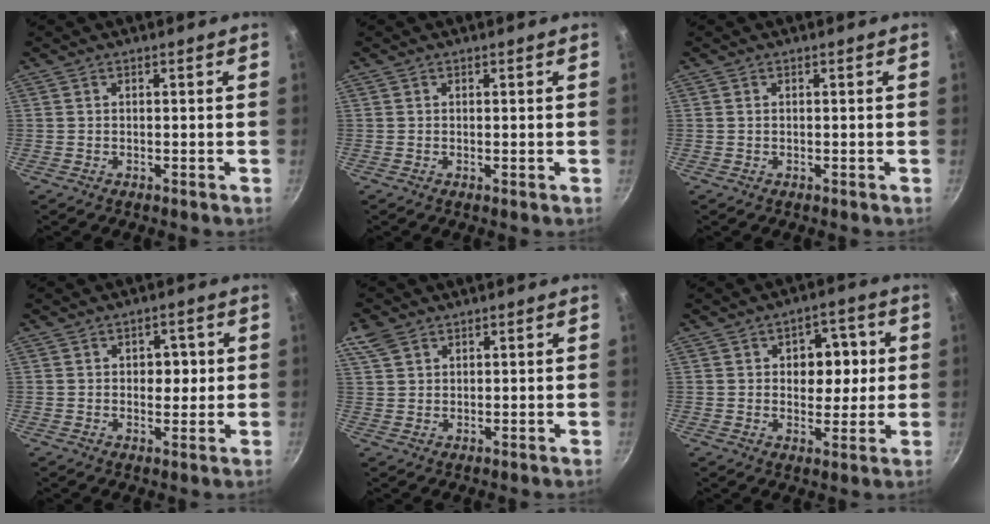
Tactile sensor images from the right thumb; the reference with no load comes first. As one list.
[{"total": 0.0}, {"total": 0.0}, {"total": 4.2, "force": [0.7, 3.0, 2.9], "torque": [-0.014, -0.002, 0.006]}, {"total": 4.6, "force": [2.8, 3.0, 2.1], "torque": [-0.035, -0.001, 0.056]}, {"total": 8.8, "force": [1.6, 6.2, 6.0], "torque": [-0.035, -0.001, 0.019]}]